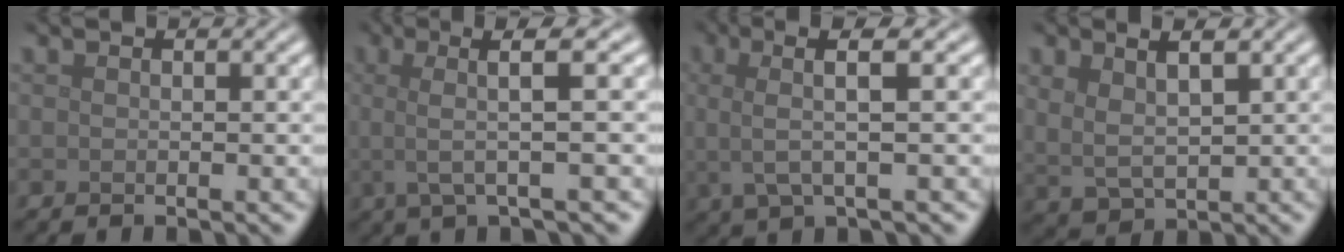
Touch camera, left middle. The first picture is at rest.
{"total": 4.7, "force": [0.7, 0.8, 4.6], "torque": [-0.079, 0.012, 0.009]}
{"total": 4.4, "force": [0.9, 1.0, 4.2], "torque": [-0.077, 0.011, 0.015]}
{"total": 4.0, "force": [1.8, 2.0, 3.0], "torque": [-0.057, -0.002, 0.032]}